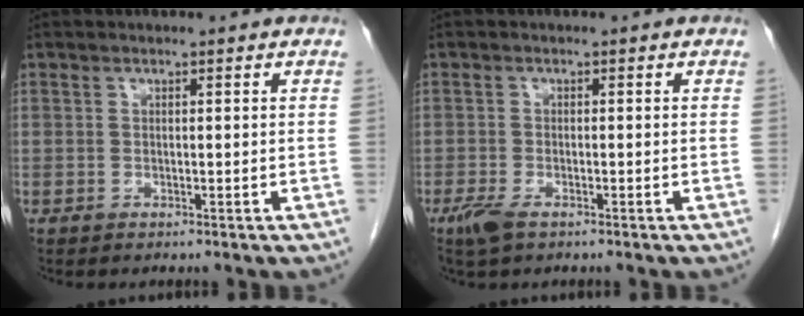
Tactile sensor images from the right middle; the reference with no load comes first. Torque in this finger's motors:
{"motor_torque": [0.55, -0.59, 0.22, 0.02]}